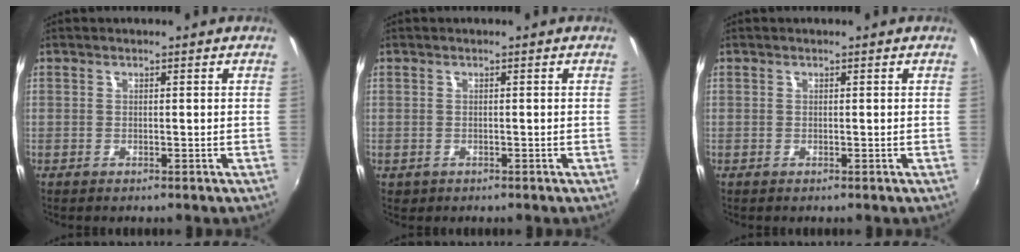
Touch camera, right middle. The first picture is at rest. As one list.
[{"total": 0.9, "force": [-0.3, 0.8, 0.2], "torque": [-0.006, -0.002, -0.003]}, {"total": 0.0}]